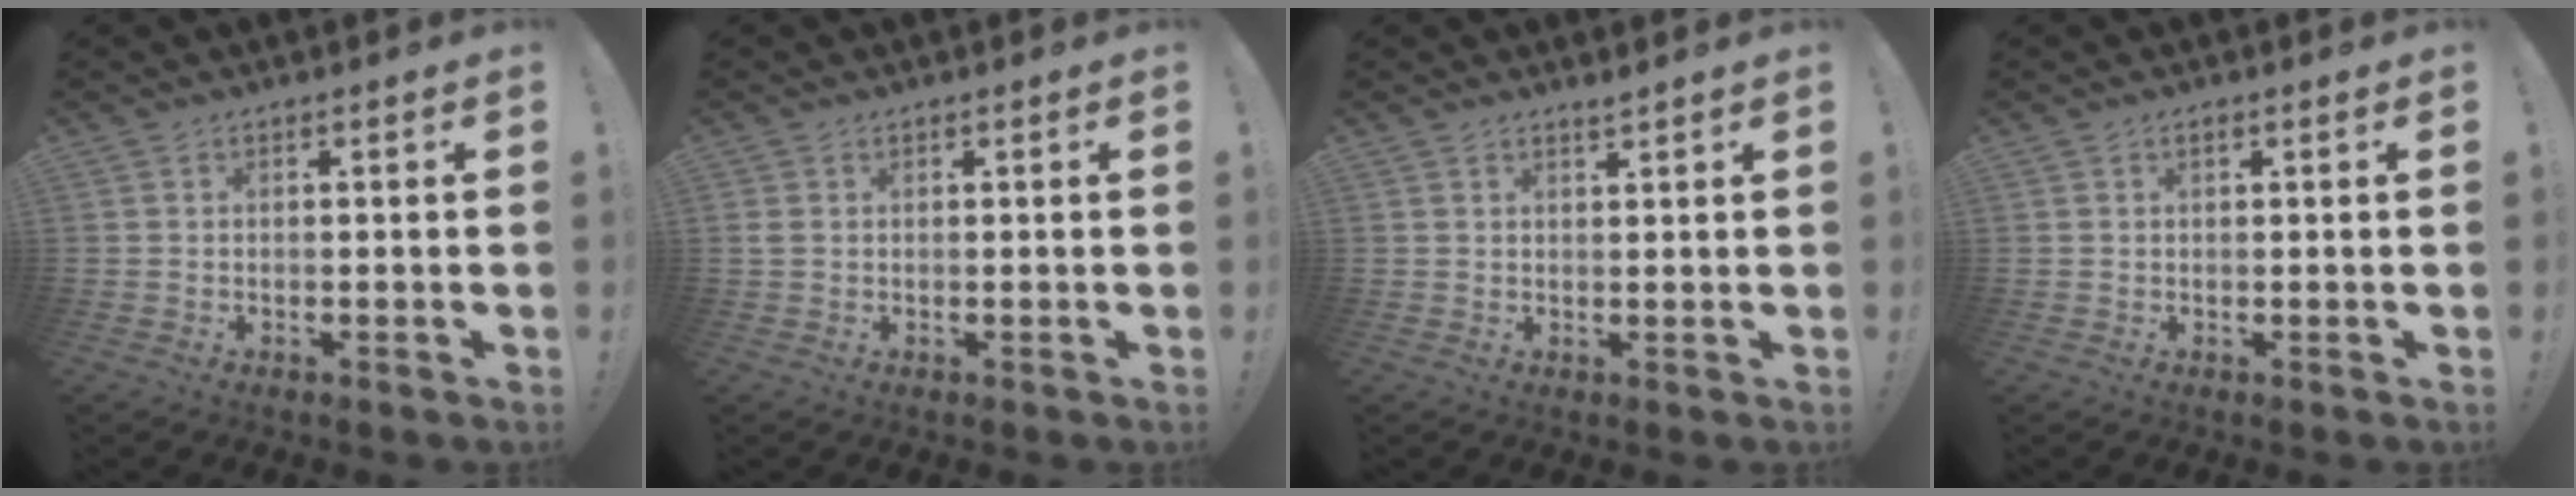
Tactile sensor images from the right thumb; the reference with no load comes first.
{"total": 1.2, "force": [0.6, 0.7, 0.9], "torque": [-0.010, 0.000, 0.009]}
{"total": 1.3, "force": [1.2, 0.0, 0.5], "torque": [-0.010, -0.004, 0.022]}
{"total": 1.0, "force": [0.6, 0.5, 0.6], "torque": [-0.014, 0.002, 0.010]}